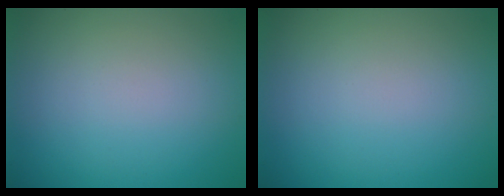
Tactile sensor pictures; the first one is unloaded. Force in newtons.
{"total": 0.0}